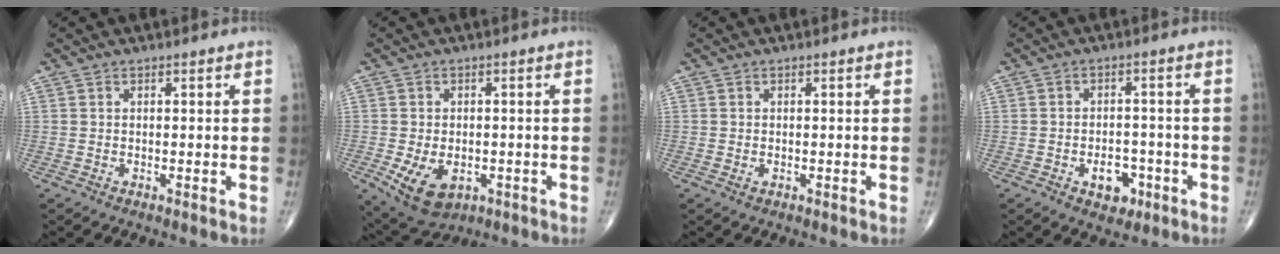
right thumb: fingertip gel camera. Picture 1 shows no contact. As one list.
[{"total": 8.8, "force": [-2.8, 5.7, 6.1], "torque": [-0.101, 0.000, -0.032]}, {"total": 0.7, "force": [-0.1, 0.4, 0.5], "torque": [-0.011, 0.002, 0.000]}, {"total": 5.7, "force": [-2.5, 3.8, 3.5], "torque": [-0.027, 0.017, -0.031]}]